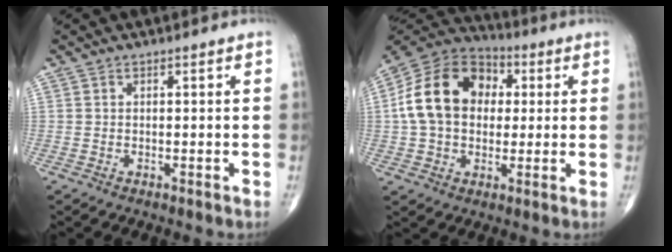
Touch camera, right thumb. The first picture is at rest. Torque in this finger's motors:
{"motor_torque": [1.74, 1.71, 1.62, 0.14, 0.51]}